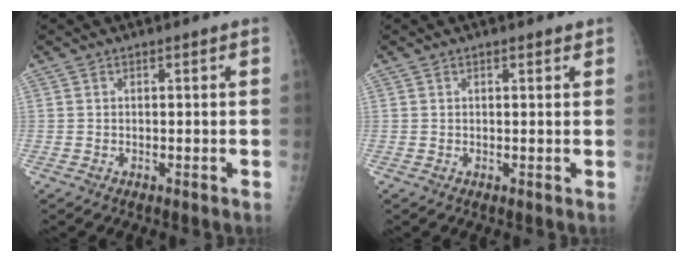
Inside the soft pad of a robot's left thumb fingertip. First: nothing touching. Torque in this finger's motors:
{"motor_torque": [-0.04, 0.08, -0.24, -0.12, 0.03]}